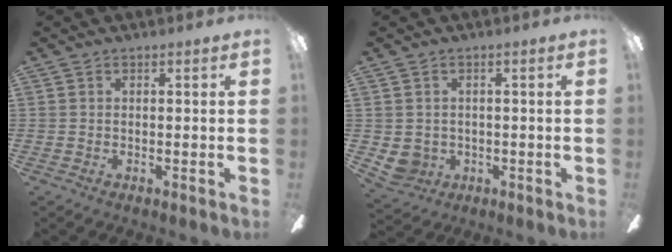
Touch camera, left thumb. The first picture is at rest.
{"total": 3.9, "force": [0.1, 3.8, 0.7], "torque": [-0.034, 0.001, 0.001]}